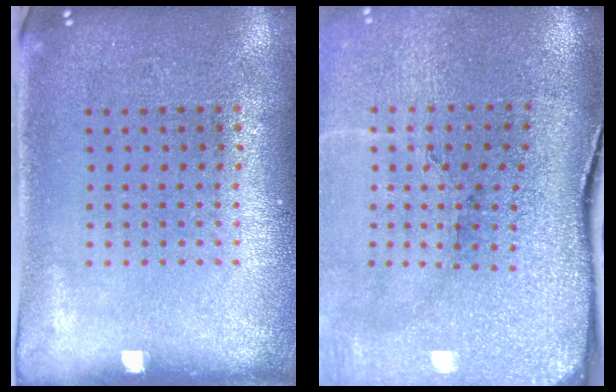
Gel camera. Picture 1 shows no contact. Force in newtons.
{"total": 4.1, "press": 3.5, "slide": 2.0}